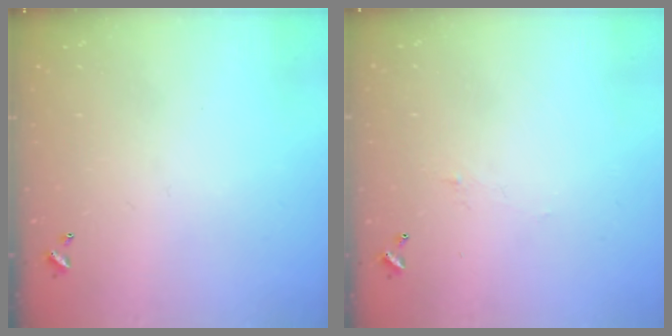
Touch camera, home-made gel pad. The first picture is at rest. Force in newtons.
{"total": 1.5, "press": 1.3, "slide": 0.6}